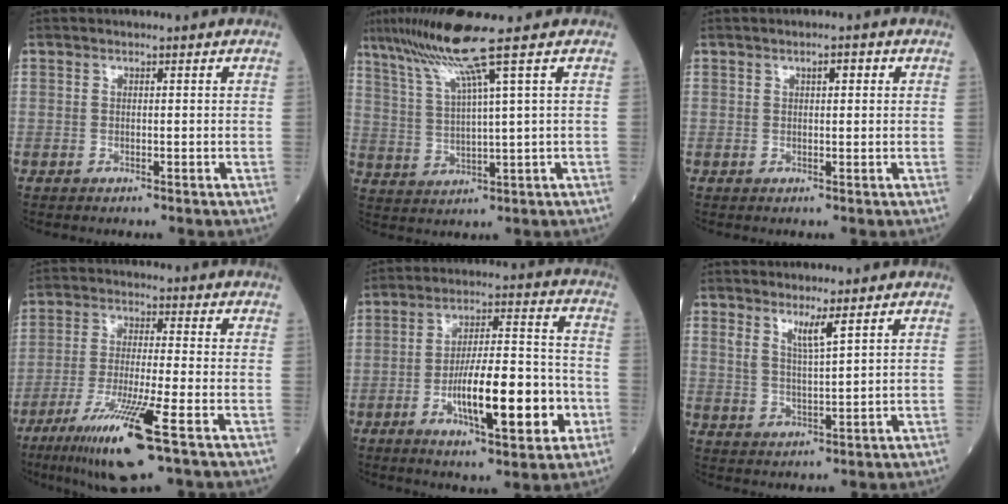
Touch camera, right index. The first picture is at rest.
{"total": 9.4, "force": [6.0, -2.4, 6.8], "torque": [-0.135, 0.005, 0.117]}
{"total": 1.8, "force": [0.7, 0.6, 1.5], "torque": [-0.026, 0.004, 0.010]}
{"total": 12.9, "force": [-6.9, 0.1, 10.9], "torque": [-0.214, -0.034, -0.121]}
{"total": 15.8, "force": [-5.0, 3.8, 14.5], "torque": [-0.242, 0.009, -0.076]}
{"total": 3.7, "force": [2.4, -0.1, 2.9], "torque": [-0.057, -0.013, 0.048]}